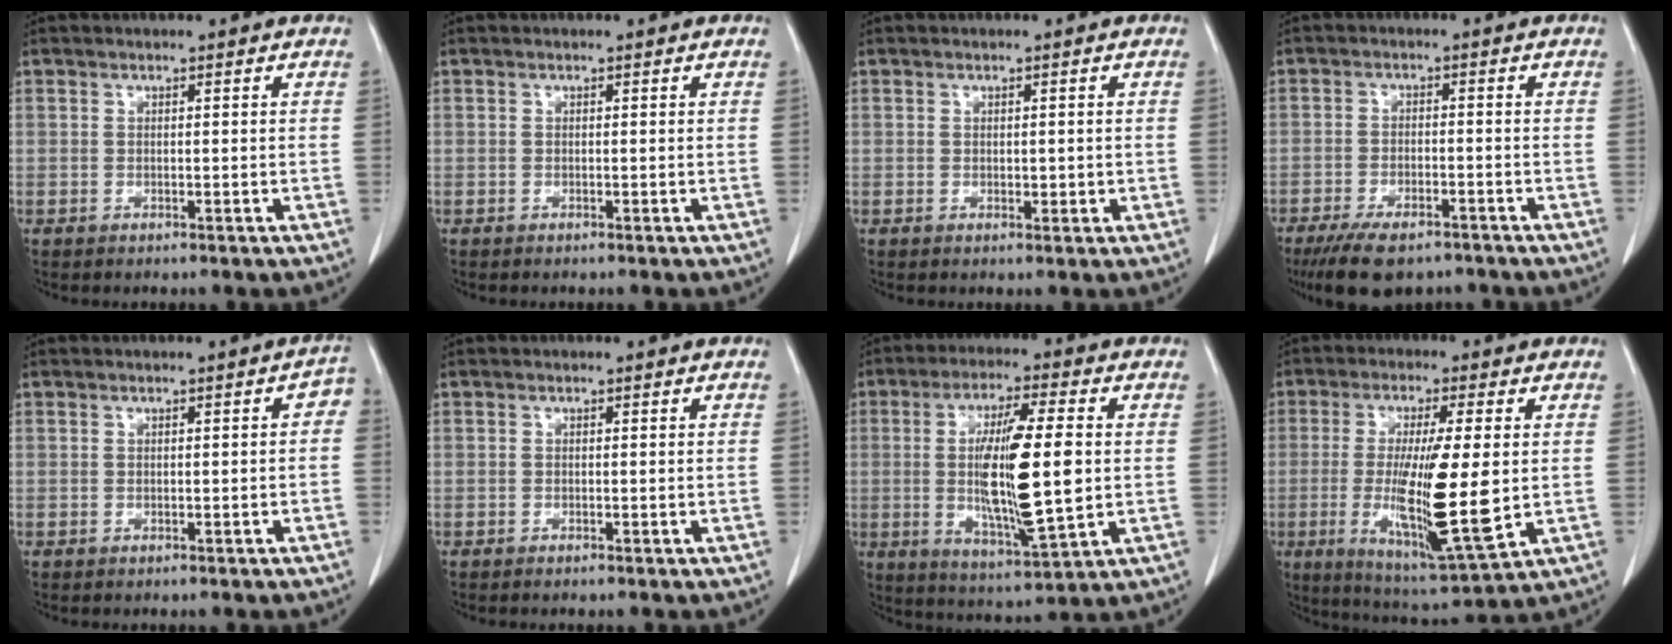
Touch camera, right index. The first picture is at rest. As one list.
[{"total": 0.0}, {"total": 1.4, "force": [0.0, 0.9, 1.0], "torque": [-0.011, 0.000, 0.002]}, {"total": 9.4, "force": [-7.2, 3.4, 5.1], "torque": [-0.082, -0.010, -0.111]}, {"total": 1.8, "force": [-0.2, 0.8, 1.6], "torque": [-0.010, 0.006, -0.003]}, {"total": 0.5, "force": [-0.5, 0.0, 0.2], "torque": [-0.006, -0.002, -0.009]}, {"total": 15.0, "force": [0.0, 1.8, 14.9], "torque": [-0.270, -0.015, 0.002]}, {"total": 15.6, "force": [-1.3, 1.6, 15.5], "torque": [-0.282, -0.029, -0.014]}]